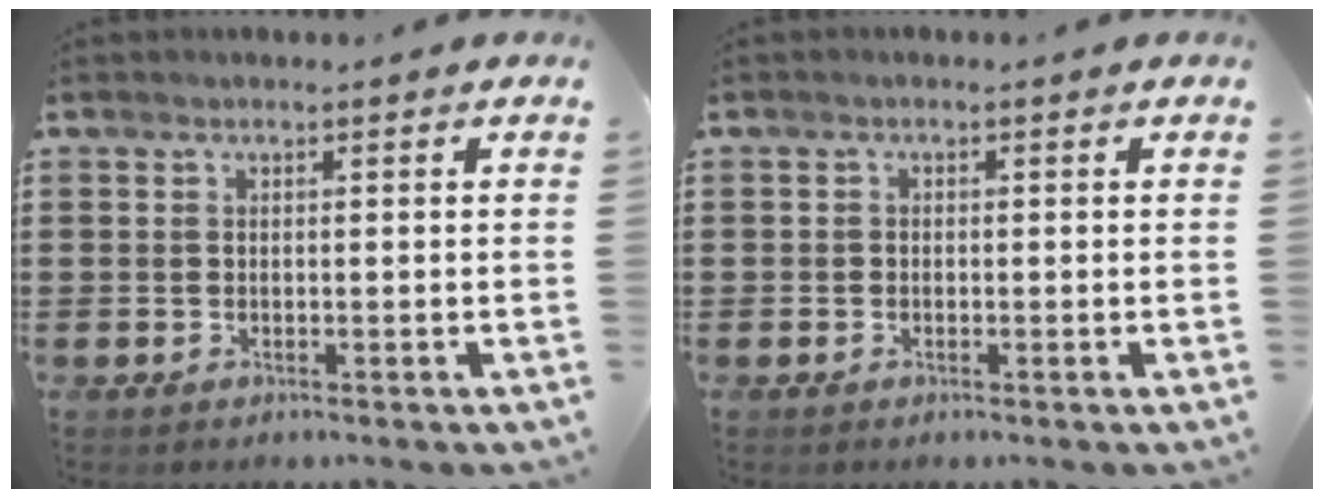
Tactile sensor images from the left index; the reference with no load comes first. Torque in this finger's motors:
{"motor_torque": [-0.03, 0.01, 0.00, -0.01]}